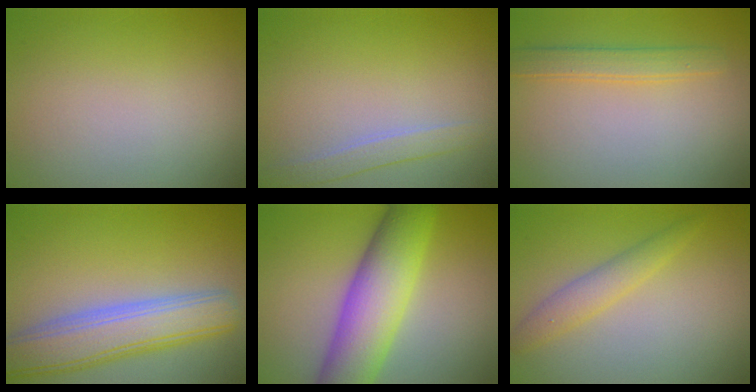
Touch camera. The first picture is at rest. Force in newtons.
{"total": 1.8, "press": 1.8, "slide": 0.1}
{"total": 2.3, "press": 2.3, "slide": 0.2}
{"total": 7.0, "press": 7.0, "slide": 0.8}
{"total": 9.3, "press": 9.3, "slide": 0.3}
{"total": 2.2, "press": 2.2, "slide": 0.3}